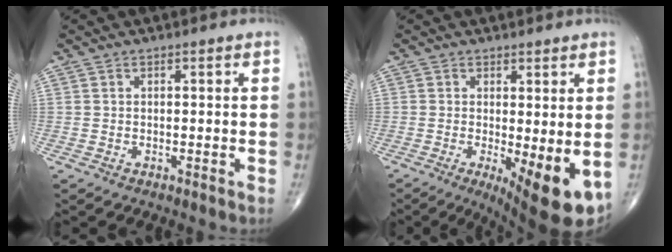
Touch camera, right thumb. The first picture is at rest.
{"total": 10.5, "force": [-2.5, 3.2, 9.7], "torque": [-0.134, -0.024, -0.030]}